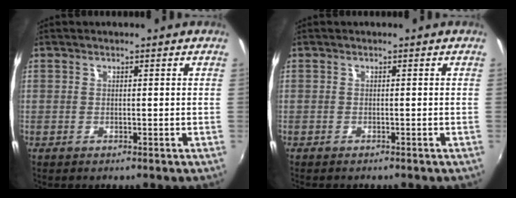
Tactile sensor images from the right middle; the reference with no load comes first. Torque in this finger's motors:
{"motor_torque": [0.44, -0.46, 0.01, 0.01]}